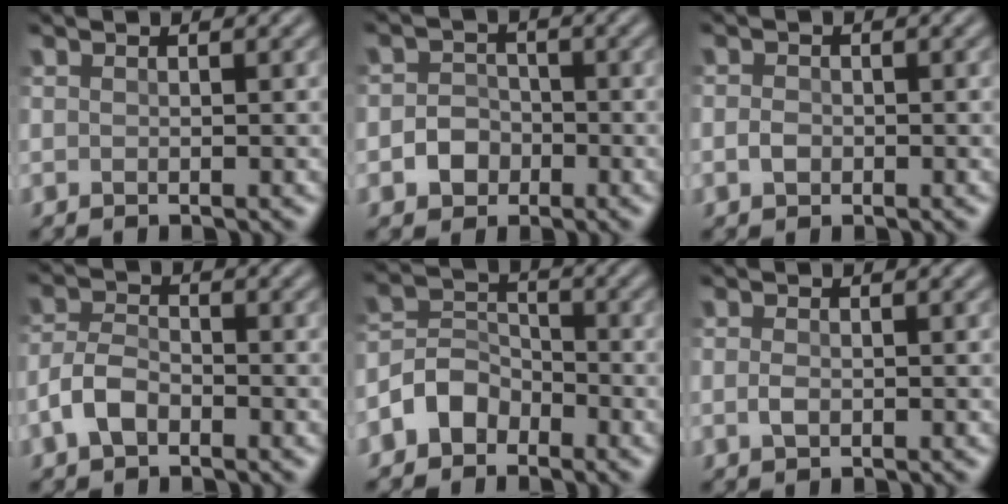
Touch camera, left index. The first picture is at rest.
{"total": 2.3, "force": [-0.7, 2.1, 0.7], "torque": [-0.004, 0.008, -0.019]}
{"total": 1.0, "force": [-0.1, 0.8, 0.5], "torque": [-0.011, 0.004, -0.007]}
{"total": 2.6, "force": [-1.4, 1.4, 1.6], "torque": [-0.035, 0.011, -0.038]}
{"total": 3.3, "force": [-2.1, 2.4, 1.0], "torque": [-0.018, 0.013, -0.051]}
{"total": 0.8, "force": [0.1, 0.5, 0.6], "torque": [-0.019, 0.003, -0.001]}